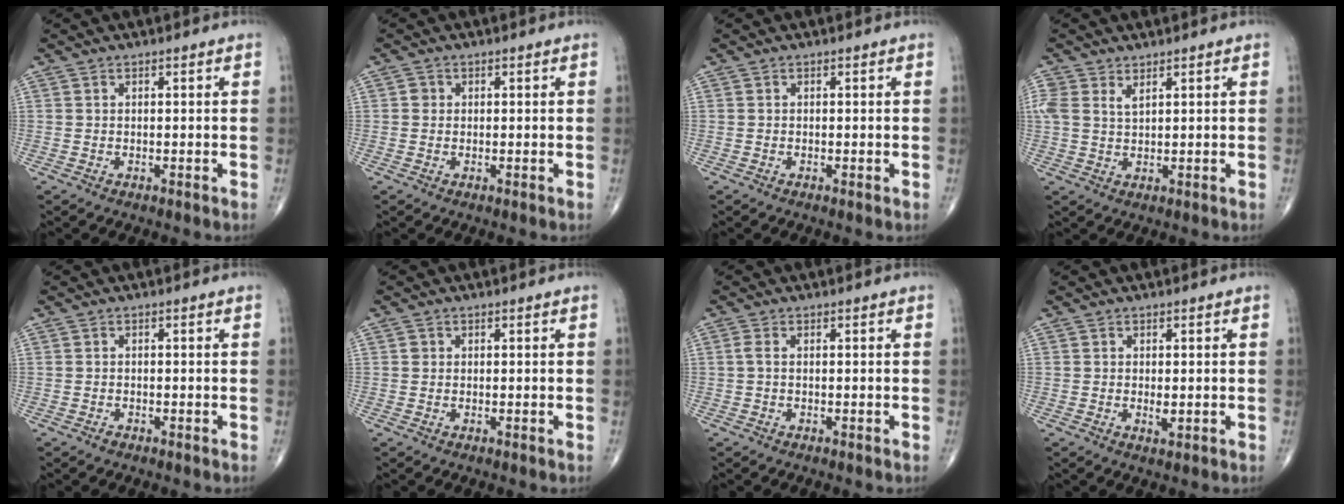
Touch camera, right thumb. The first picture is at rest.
{"total": 1.3, "force": [0.0, 1.2, 0.5], "torque": [-0.003, 0.003, -0.002]}
{"total": 0.0}
{"total": 4.0, "force": [2.1, 2.1, 2.7], "torque": [-0.059, 0.005, 0.049]}
{"total": 0.7, "force": [-0.5, 0.4, 0.2], "torque": [-0.003, 0.001, -0.011]}
{"total": 0.7, "force": [0.0, 0.7, 0.1], "torque": [0.000, 0.002, 0.001]}
{"total": 1.1, "force": [-0.1, 0.4, 1.0], "torque": [-0.024, -0.001, -0.004]}
{"total": 1.5, "force": [-0.1, 0.7, 1.4], "torque": [-0.025, -0.004, -0.001]}